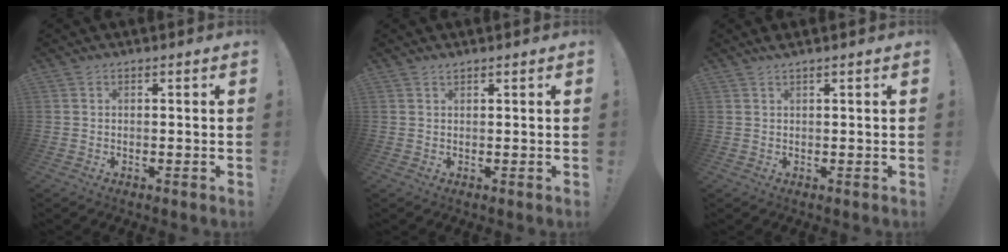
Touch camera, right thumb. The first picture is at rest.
{"total": 0.7, "force": [0.7, 0.0, 0.3], "torque": [-0.005, 0.000, 0.013]}
{"total": 1.3, "force": [0.9, -0.3, 0.9], "torque": [-0.025, 0.002, 0.017]}